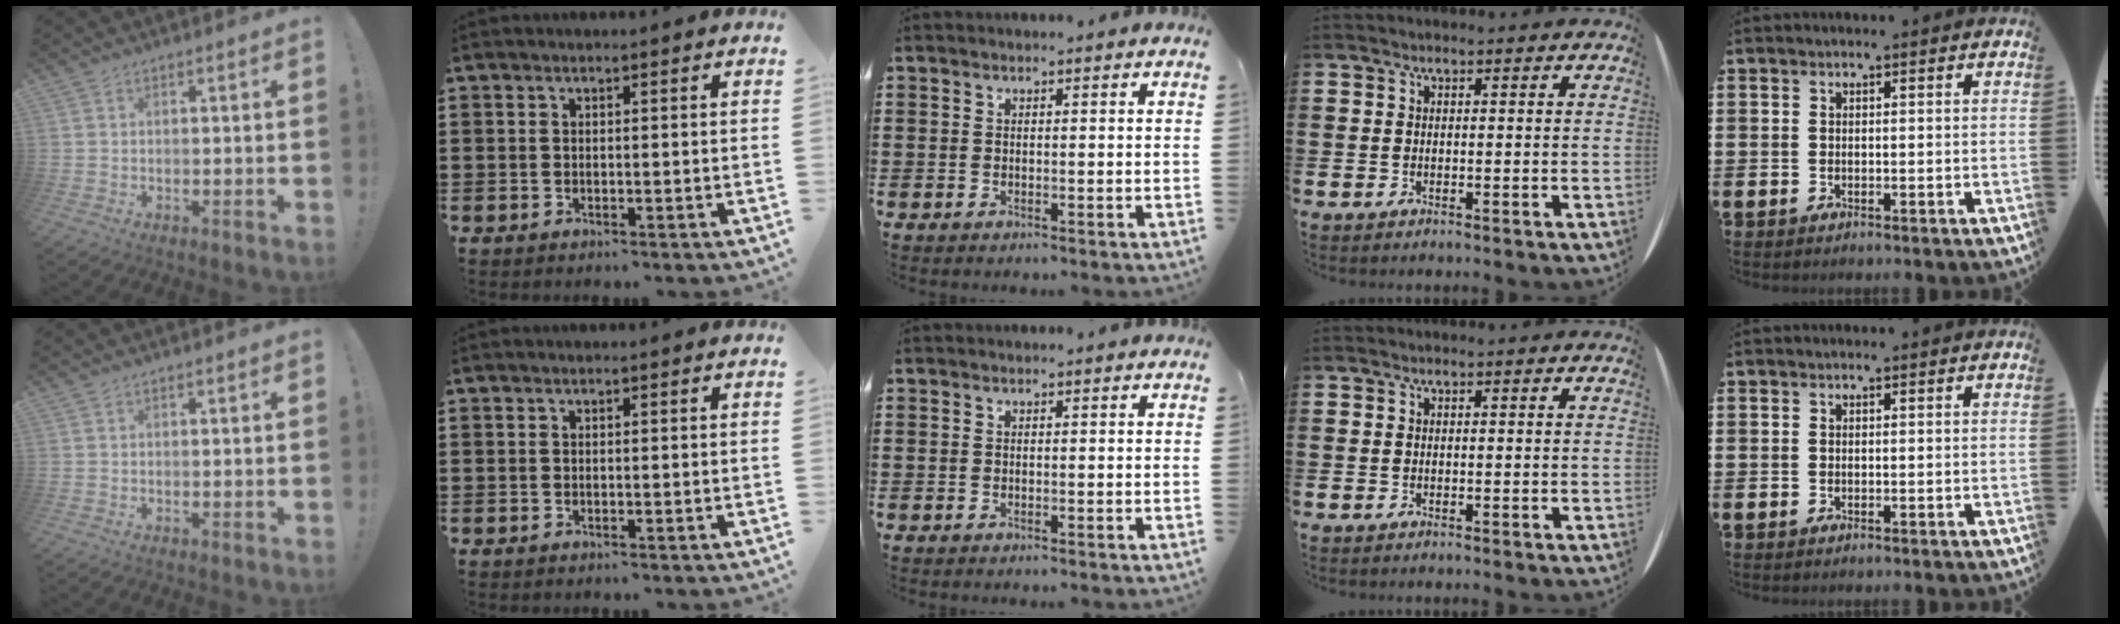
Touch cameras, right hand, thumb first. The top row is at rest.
{}